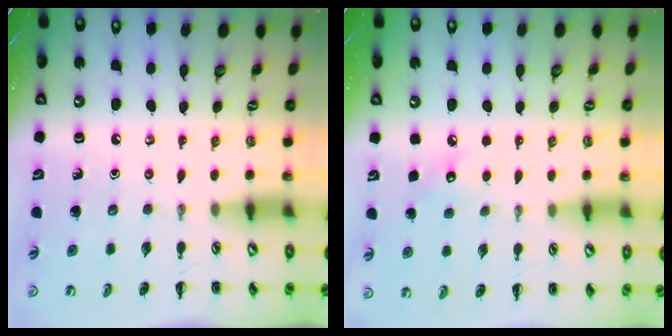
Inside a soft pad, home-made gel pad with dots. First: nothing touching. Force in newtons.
{"total": 6.7, "press": 6.5, "slide": 1.7}